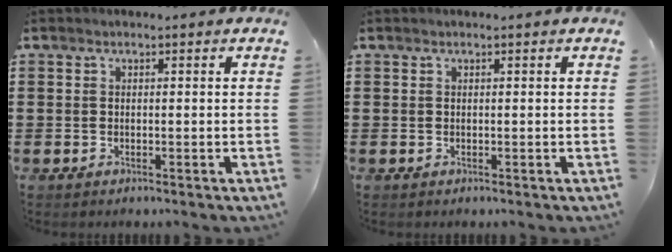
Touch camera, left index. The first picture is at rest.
{"total": 0.0}